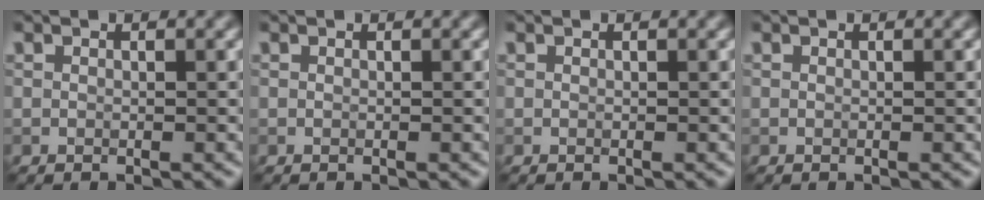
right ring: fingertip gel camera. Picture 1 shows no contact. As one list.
[{"total": 0.0}, {"total": 0.0}, {"total": 0.0}]